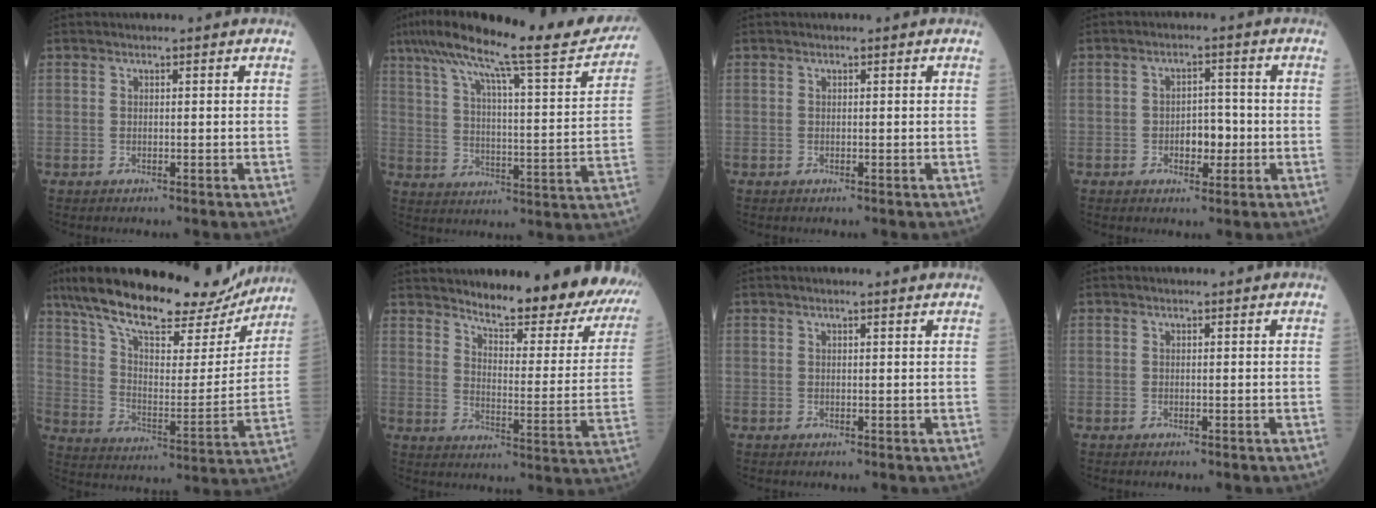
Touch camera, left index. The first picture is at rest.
{"total": 23.3, "force": [19.5, 1.4, 12.6], "torque": [-0.205, -0.011, 0.272]}
{"total": 0.0}
{"total": 4.2, "force": [-1.3, 2.3, 3.3], "torque": [-0.046, 0.006, -0.019]}
{"total": 25.3, "force": [20.8, 7.3, 12.3], "torque": [-0.208, 0.009, 0.307]}
{"total": 21.5, "force": [19.4, 3.2, 8.7], "torque": [-0.107, -0.089, 0.230]}
{"total": 1.1, "force": [0.8, -0.1, 0.7], "torque": [-0.012, 0.006, 0.013]}
{"total": 0.0}